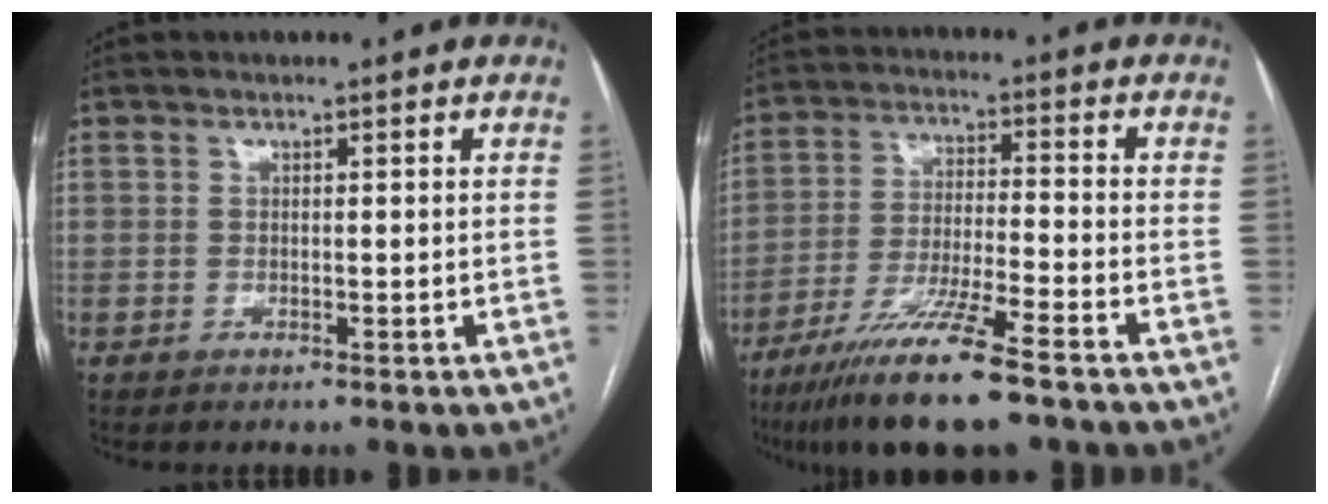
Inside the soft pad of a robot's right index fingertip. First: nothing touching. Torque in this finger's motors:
{"motor_torque": [1.09, -1.04, 0.83, 0.21]}